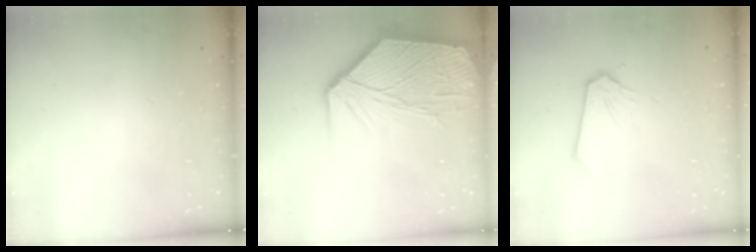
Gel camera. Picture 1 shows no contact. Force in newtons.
{"total": 19.0, "press": 18.7, "slide": 2.8}
{"total": 0.0}